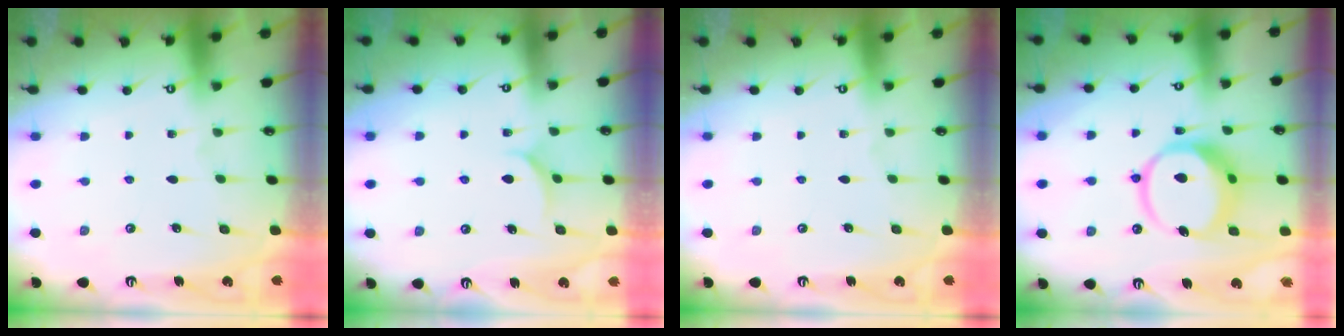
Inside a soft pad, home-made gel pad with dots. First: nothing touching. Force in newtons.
{"total": 4.4, "press": 4.4, "slide": 0.5}
{"total": 0.0}
{"total": 14.3, "press": 14.2, "slide": 1.8}